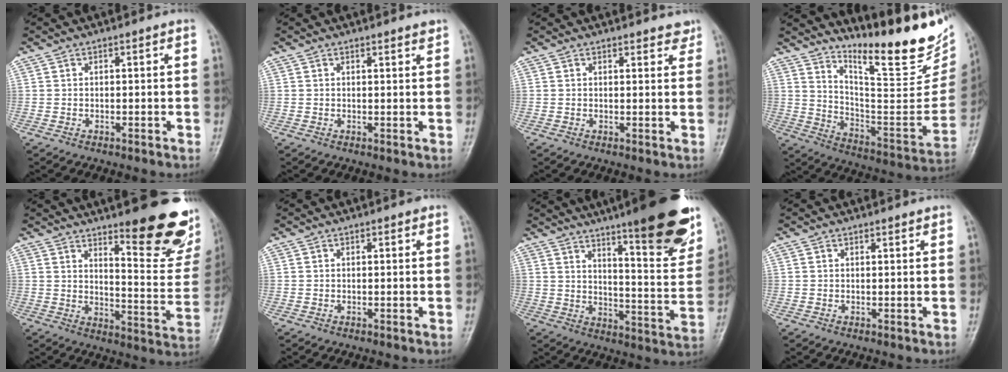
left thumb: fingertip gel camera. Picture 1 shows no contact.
{"total": 1.1, "force": [1.0, 0.0, 0.4], "torque": [-0.002, -0.009, 0.014]}
{"total": 2.8, "force": [2.5, 1.0, 0.7], "torque": [0.007, -0.014, 0.022]}
{"total": 23.7, "force": [18.1, 6.3, 14.0], "torque": [-0.167, -0.125, 0.272]}
{"total": 18.9, "force": [12.6, 4.8, 13.2], "torque": [-0.125, -0.105, 0.173]}
{"total": 0.6, "force": [0.4, 0.2, 0.4], "torque": [-0.007, 0.000, 0.001]}
{"total": 22.6, "force": [15.1, 3.8, 16.4], "torque": [-0.199, -0.078, 0.215]}
{"total": 0.5, "force": [0.5, 0.0, 0.1], "torque": [-0.005, -0.005, 0.007]}